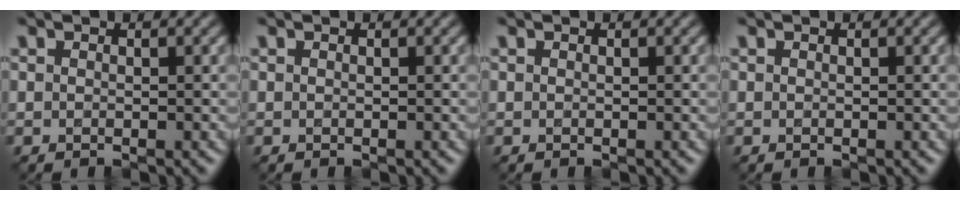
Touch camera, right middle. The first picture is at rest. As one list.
[{"total": 0.0}, {"total": 0.0}, {"total": 0.0}]